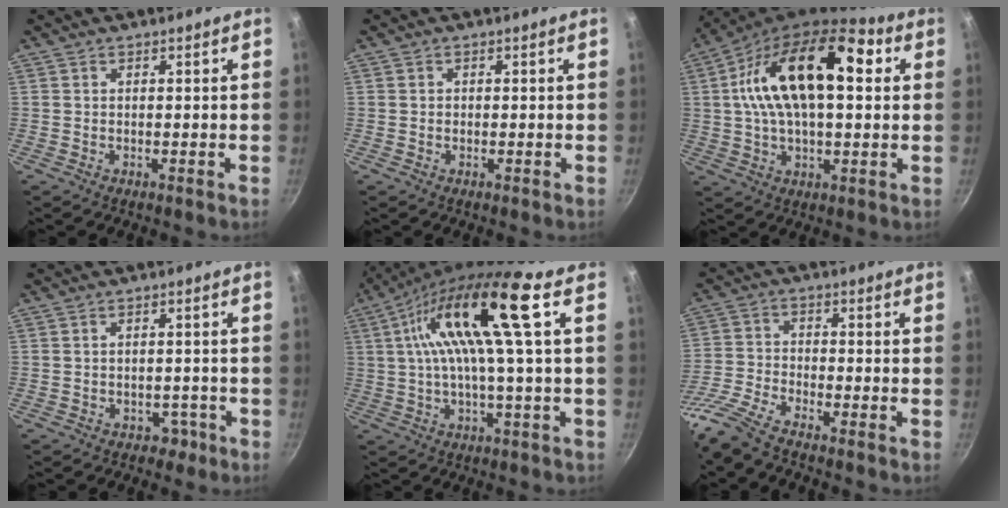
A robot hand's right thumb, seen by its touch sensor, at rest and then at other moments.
{"total": 0.5, "force": [0.1, 0.5, 0.0], "torque": [0.003, -0.001, 0.000]}
{"total": 19.2, "force": [4.6, 9.4, 16.1], "torque": [-0.249, 0.014, 0.063]}
{"total": 2.8, "force": [-1.4, 2.2, 1.1], "torque": [0.006, 0.024, -0.003]}
{"total": 14.5, "force": [3.8, 1.0, 14.0], "torque": [-0.253, 0.005, 0.068]}
{"total": 8.3, "force": [-7.0, 1.4, 4.4], "torque": [-0.105, 0.032, -0.157]}